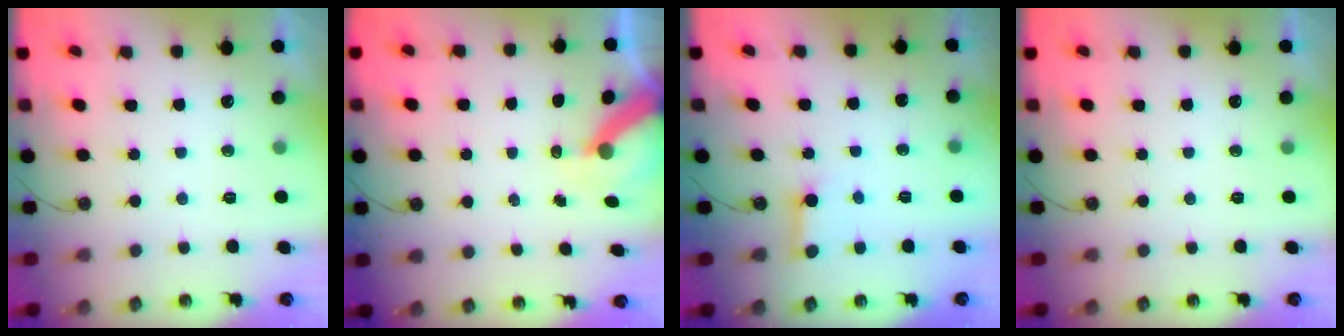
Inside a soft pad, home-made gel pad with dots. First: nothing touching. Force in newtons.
{"total": 7.1, "press": 7.1, "slide": 0.9}
{"total": 2.8, "press": 2.7, "slide": 0.3}
{"total": 0.0}